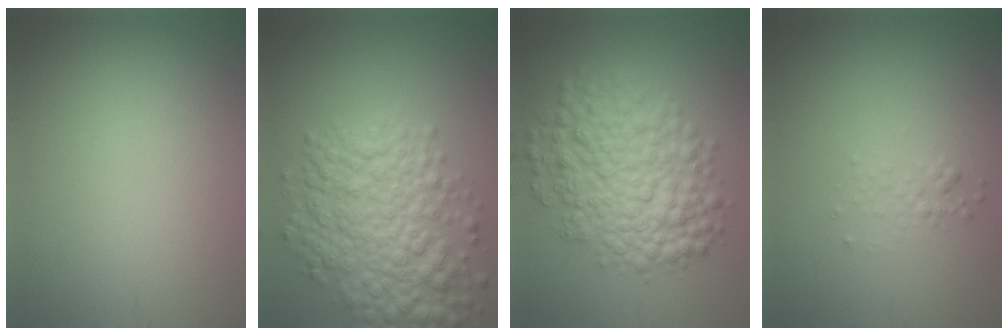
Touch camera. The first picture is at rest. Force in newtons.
{"total": 7.5, "press": 7.5, "slide": 0.1}
{"total": 8.0, "press": 8.0, "slide": 0.1}
{"total": 1.0, "press": 1.0, "slide": 0.1}